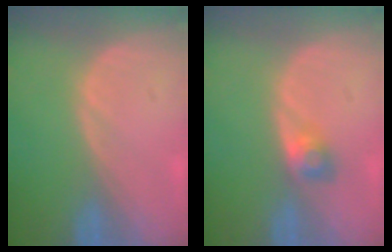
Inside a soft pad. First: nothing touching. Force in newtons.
{"total": 2.5, "press": 2.4, "slide": 0.7}